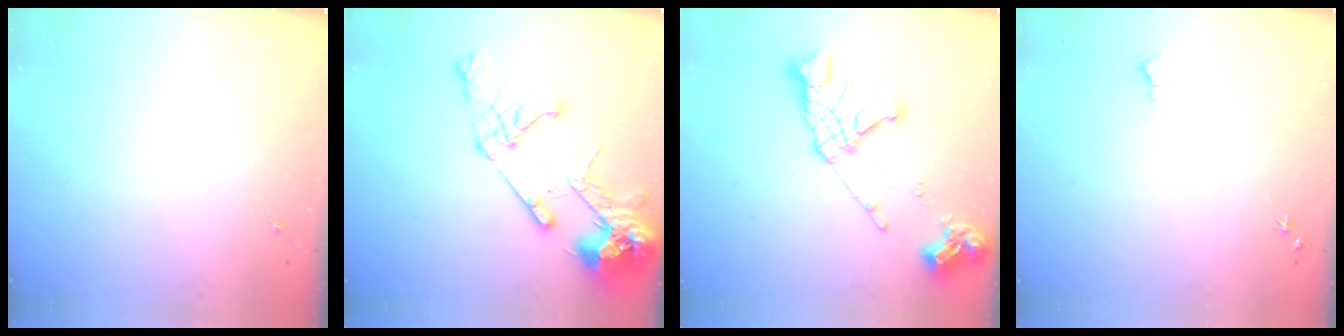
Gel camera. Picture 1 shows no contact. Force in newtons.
{"total": 19.4, "press": 19.2, "slide": 2.7}
{"total": 17.0, "press": 16.9, "slide": 1.8}
{"total": 5.5, "press": 5.5, "slide": 0.7}